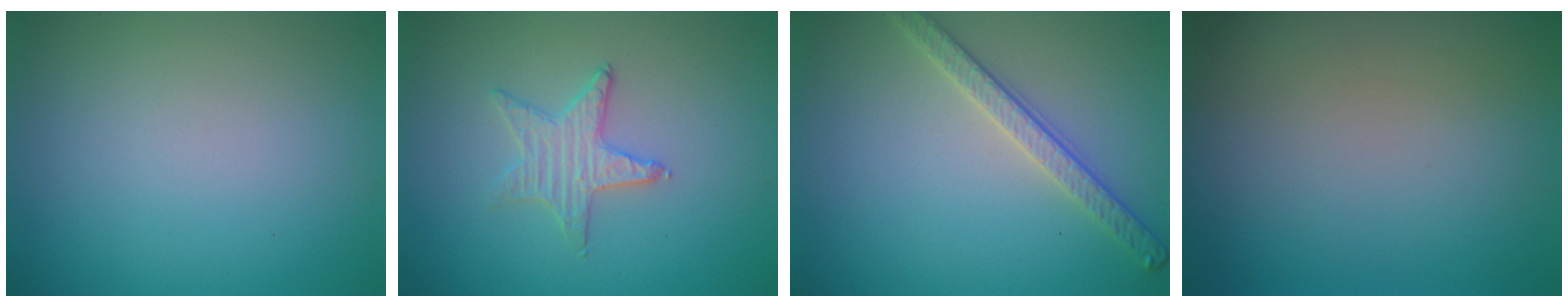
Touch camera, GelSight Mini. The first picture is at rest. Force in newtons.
{"total": 1.6, "press": 1.6, "slide": 0.2}
{"total": 2.8, "press": 2.7, "slide": 0.7}
{"total": 0.0}